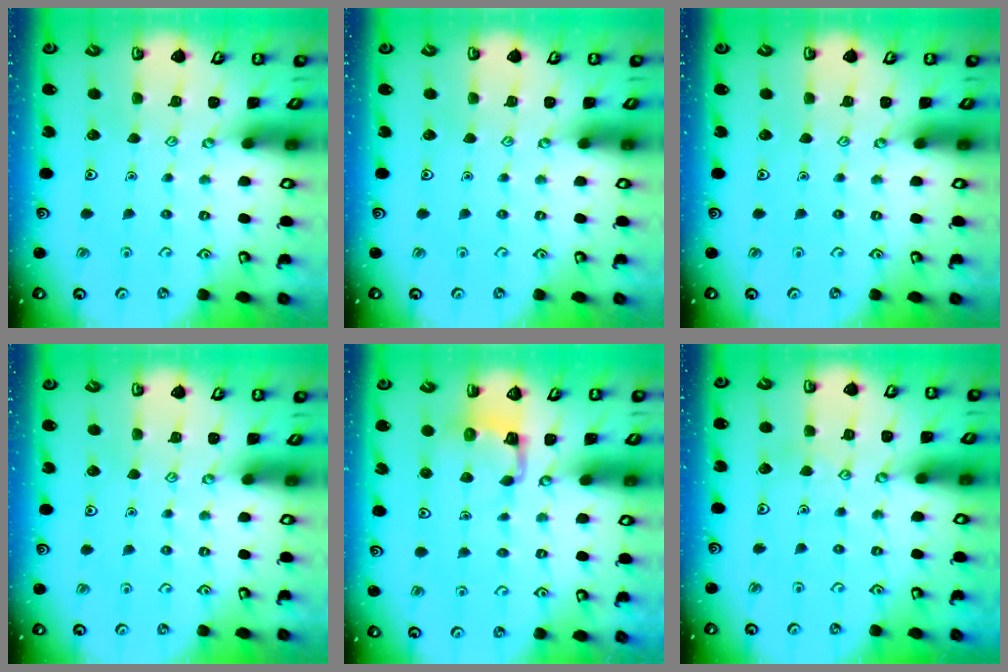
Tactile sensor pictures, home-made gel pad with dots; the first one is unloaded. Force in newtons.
{"total": 0.0}
{"total": 0.0}
{"total": 0.0}
{"total": 2.7, "press": 2.7, "slide": 0.4}
{"total": 4.5, "press": 4.4, "slide": 0.4}